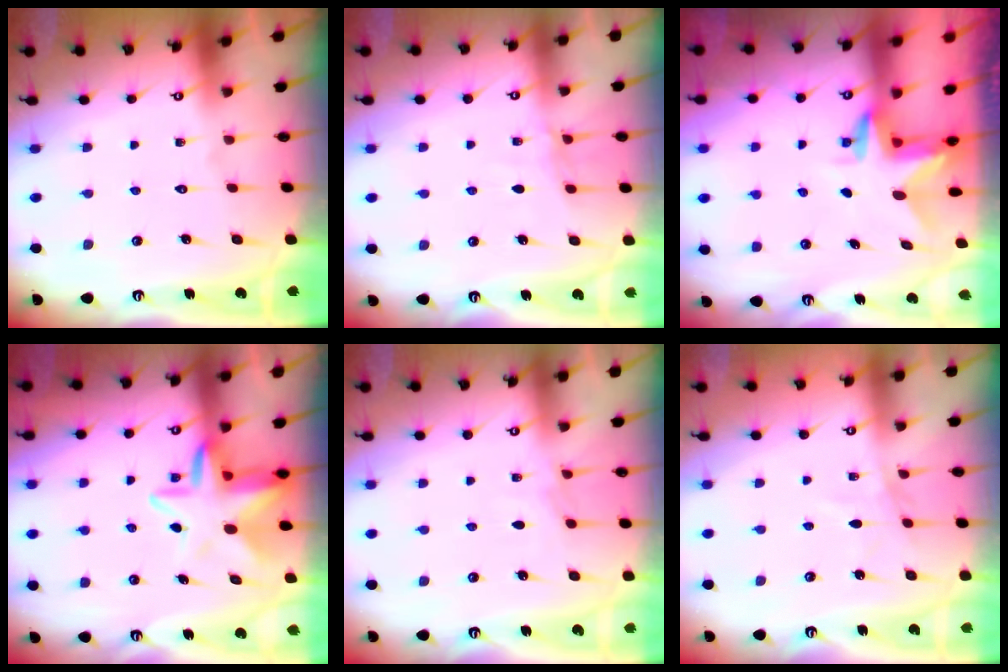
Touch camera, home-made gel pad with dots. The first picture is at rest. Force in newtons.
{"total": 5.9, "press": 5.9, "slide": 0.6}
{"total": 2.9, "press": 2.9, "slide": 0.2}
{"total": 8.8, "press": 8.5, "slide": 2.3}
{"total": 4.8, "press": 4.7, "slide": 0.5}
{"total": 2.9, "press": 2.9, "slide": 0.4}